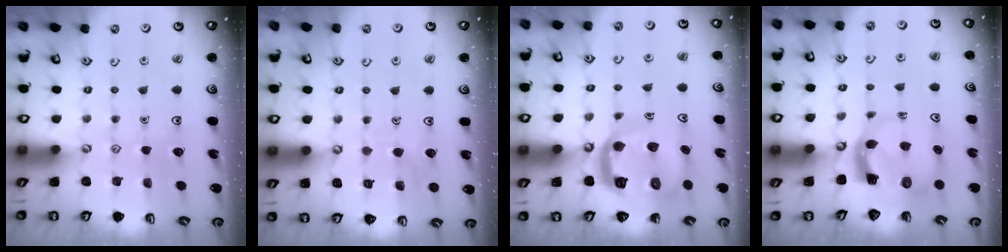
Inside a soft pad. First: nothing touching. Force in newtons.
{"total": 5.3, "press": 5.2, "slide": 0.2}
{"total": 14.4, "press": 14.3, "slide": 1.7}
{"total": 5.2, "press": 5.1, "slide": 1.1}